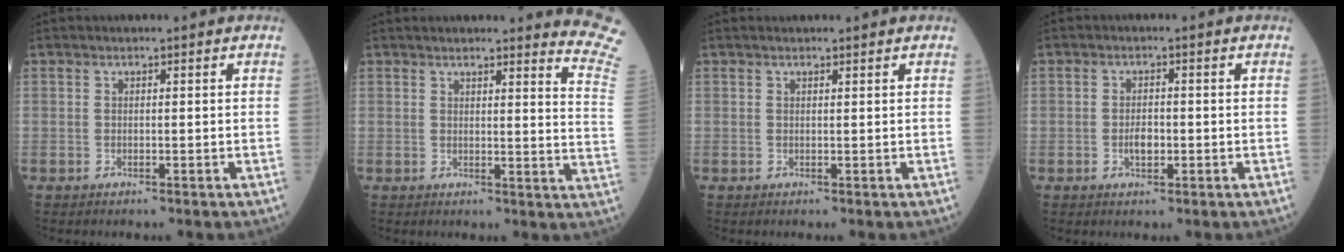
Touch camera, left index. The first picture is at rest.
{"total": 11.7, "force": [11.4, -1.1, 2.6], "torque": [-0.009, -0.106, 0.095]}
{"total": 1.4, "force": [1.3, 0.2, 0.5], "torque": [-0.009, 0.017, 0.022]}
{"total": 2.3, "force": [-0.6, 1.2, 1.9], "torque": [-0.036, 0.003, -0.009]}